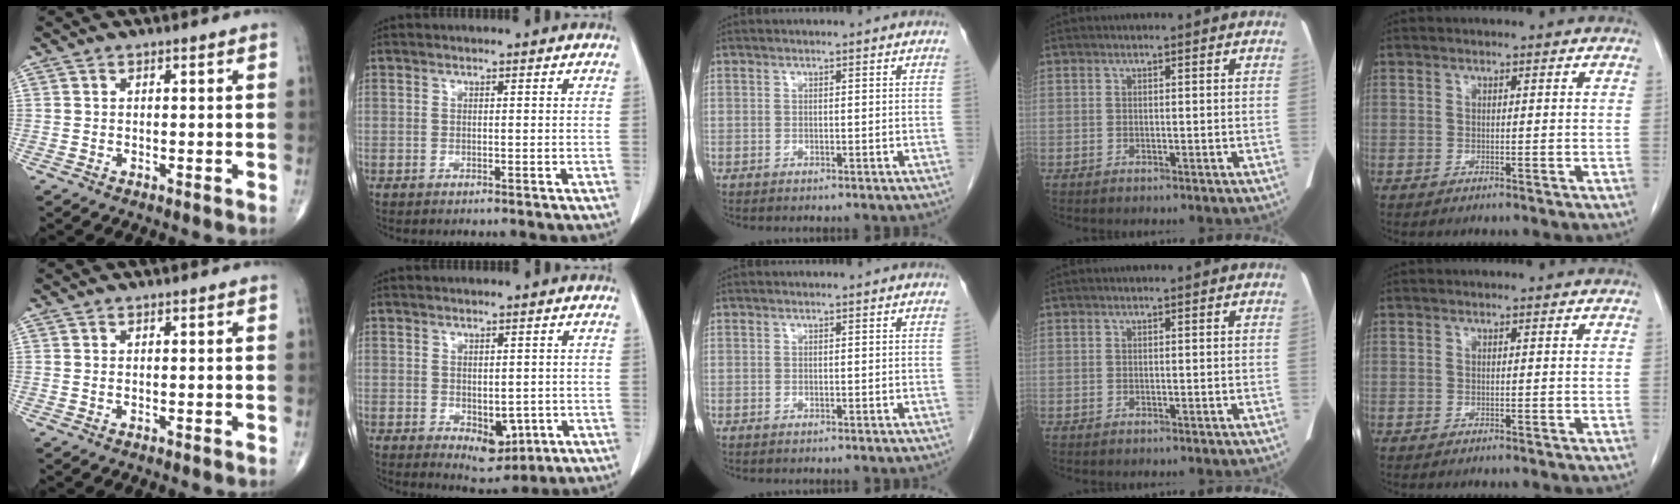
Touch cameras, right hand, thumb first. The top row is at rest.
{"index": {"total": 5.2, "force": [-1.4, 3.0, 4.0], "torque": [-0.046, -0.008, -0.005]}}